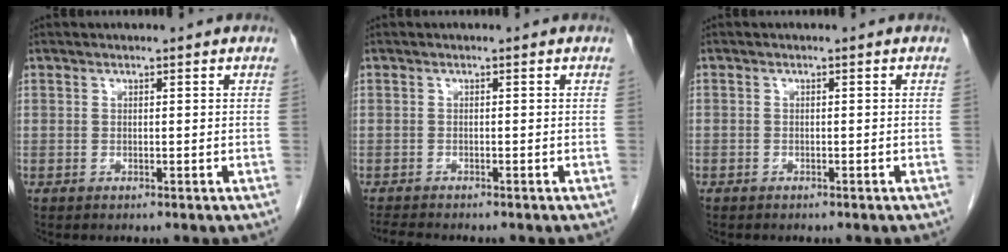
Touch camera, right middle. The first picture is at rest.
{"total": 2.8, "force": [-2.6, 0.1, 1.0], "torque": [-0.019, -0.011, -0.044]}
{"total": 0.7, "force": [-0.5, 0.5, 0.0], "torque": [-0.006, 0.003, -0.009]}